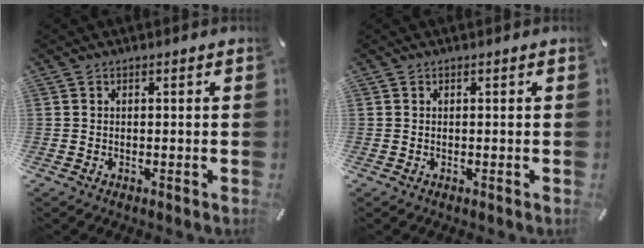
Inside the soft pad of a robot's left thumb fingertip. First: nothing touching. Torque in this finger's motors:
{"motor_torque": [0.00, 0.00, 0.00, 0.00, 0.00]}